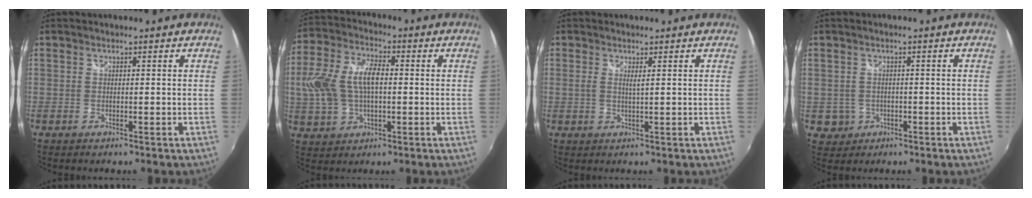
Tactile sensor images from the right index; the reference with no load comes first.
{"total": 12.5, "force": [0.3, 7.3, 10.1], "torque": [-0.216, 0.017, 0.007]}
{"total": 1.2, "force": [0.5, 0.0, 1.0], "torque": [-0.020, -0.002, 0.008]}
{"total": 3.2, "force": [-0.5, 3.2, 0.5], "torque": [-0.015, 0.003, 0.002]}